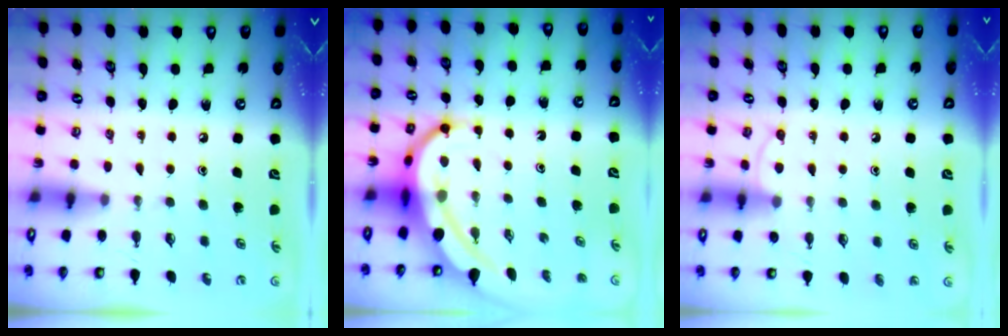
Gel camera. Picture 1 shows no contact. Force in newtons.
{"total": 10.3, "press": 10.3, "slide": 1.0}
{"total": 6.3, "press": 6.3, "slide": 0.6}